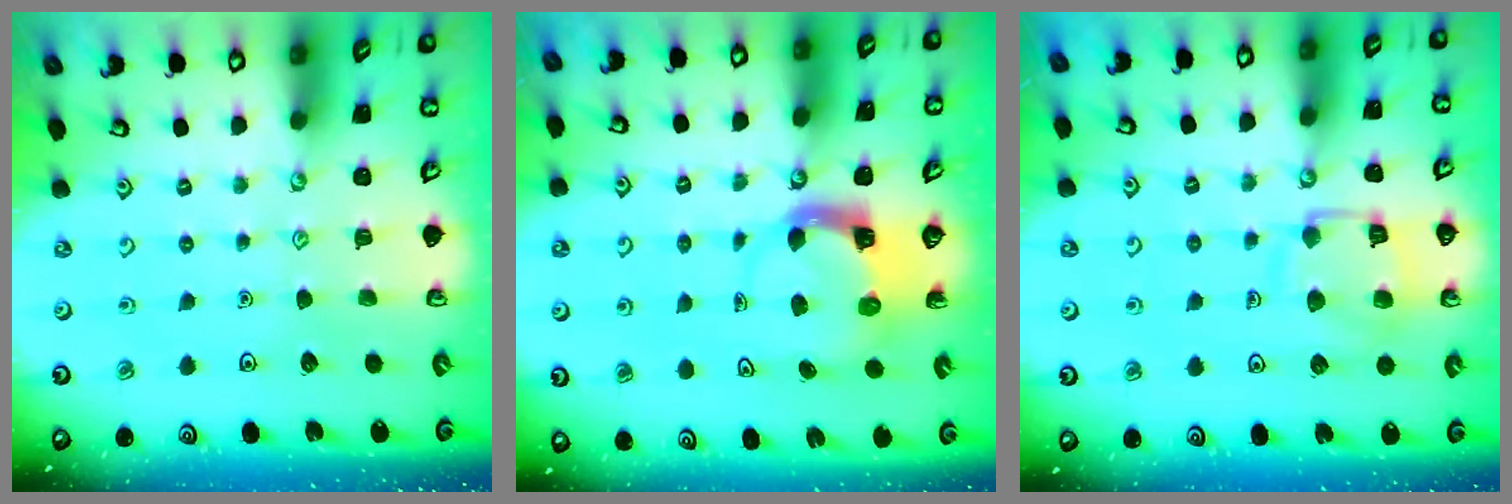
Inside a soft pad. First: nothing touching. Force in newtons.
{"total": 3.9, "press": 3.9, "slide": 0.6}
{"total": 12.8, "press": 12.7, "slide": 1.3}